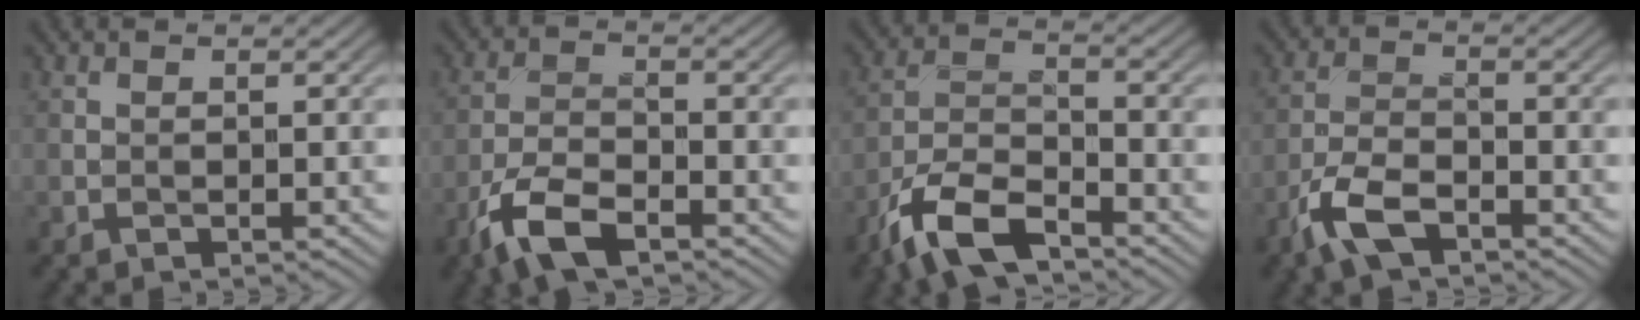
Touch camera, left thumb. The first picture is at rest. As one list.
[{"total": 7.6, "force": [-4.8, 2.9, 5.0], "torque": [-0.107, -0.005, -0.105]}, {"total": 9.6, "force": [-6.8, 3.5, 5.9], "torque": [-0.115, -0.008, -0.149]}, {"total": 6.2, "force": [-4.0, 2.4, 4.1], "torque": [-0.093, -0.003, -0.090]}]